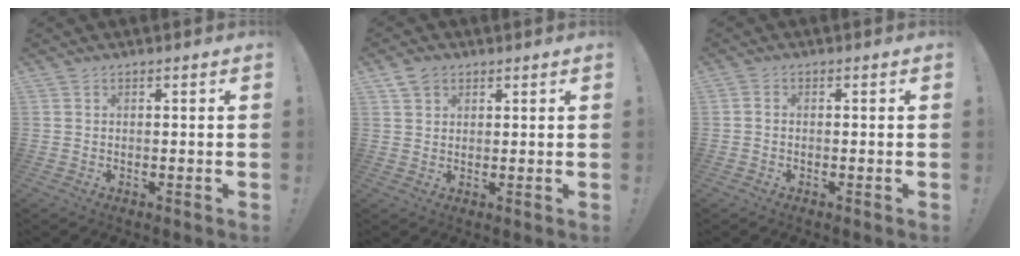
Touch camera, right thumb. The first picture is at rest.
{"total": 3.8, "force": [2.3, 2.7, 1.4], "torque": [-0.026, -0.004, 0.045]}
{"total": 0.8, "force": [-0.7, 0.3, 0.3], "torque": [-0.013, 0.003, -0.010]}